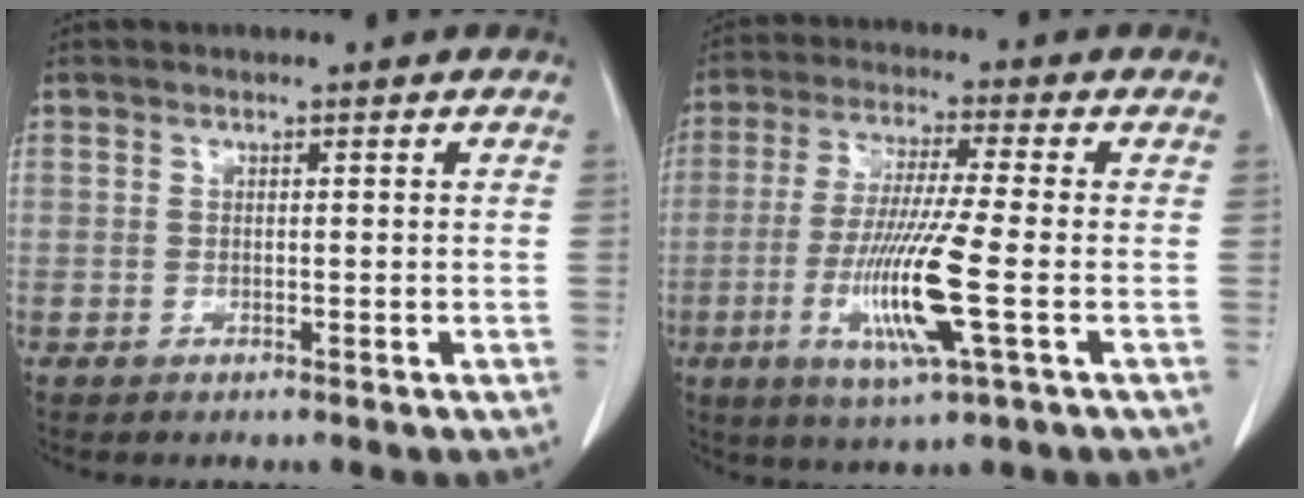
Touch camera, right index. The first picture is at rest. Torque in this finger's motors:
{"motor_torque": [2.12, -0.02, 1.01, 0.21]}